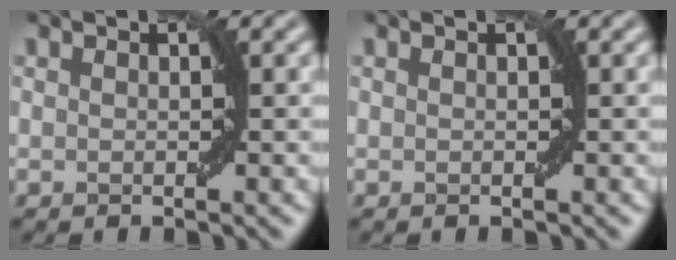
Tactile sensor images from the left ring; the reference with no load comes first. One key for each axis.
{"total": 0.0}